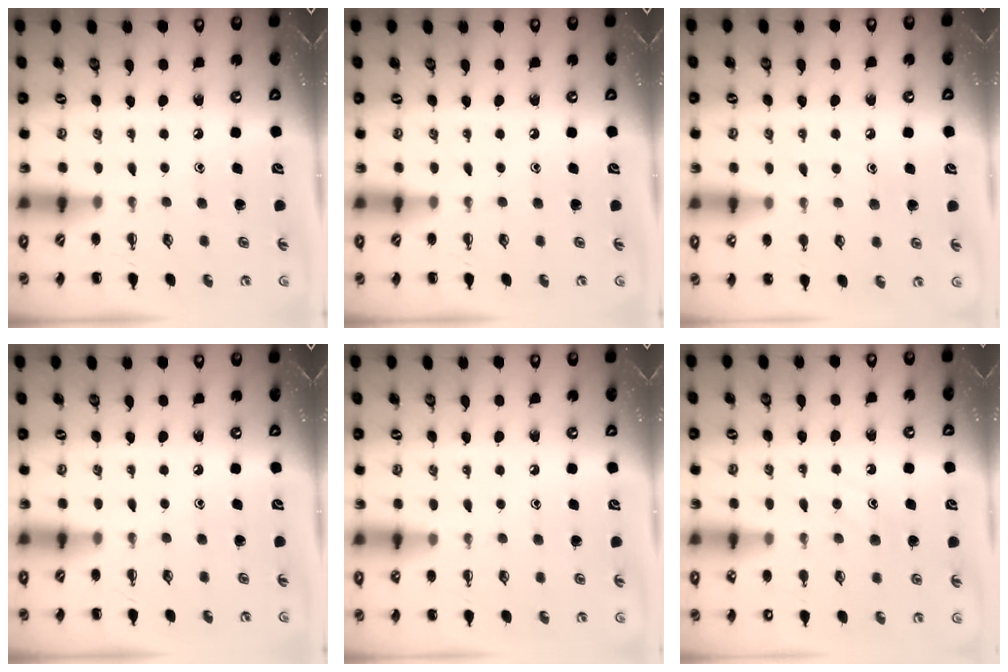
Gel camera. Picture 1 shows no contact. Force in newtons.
{"total": 0.0}
{"total": 7.6, "press": 7.4, "slide": 1.7}
{"total": 0.0}
{"total": 7.0, "press": 6.6, "slide": 2.4}
{"total": 9.1, "press": 9.1, "slide": 1.0}